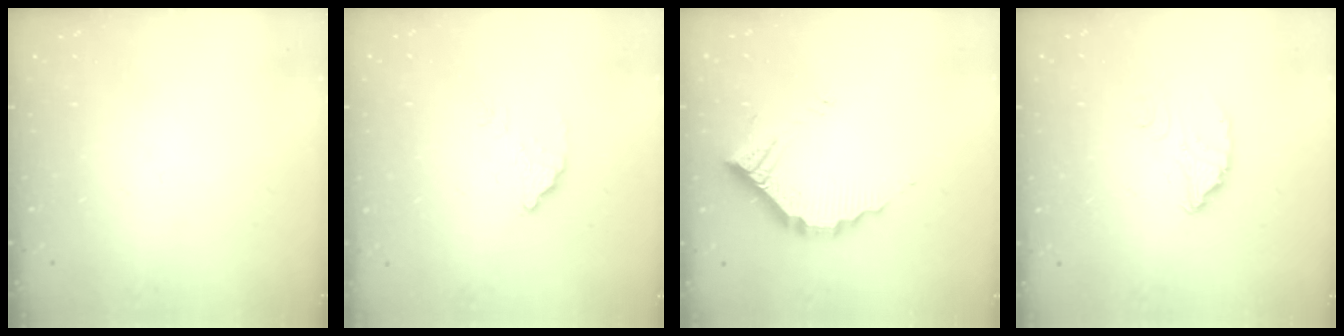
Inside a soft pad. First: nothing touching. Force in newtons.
{"total": 2.9, "press": 2.9, "slide": 0.1}
{"total": 9.5, "press": 9.5, "slide": 0.4}
{"total": 2.9, "press": 2.9, "slide": 0.3}